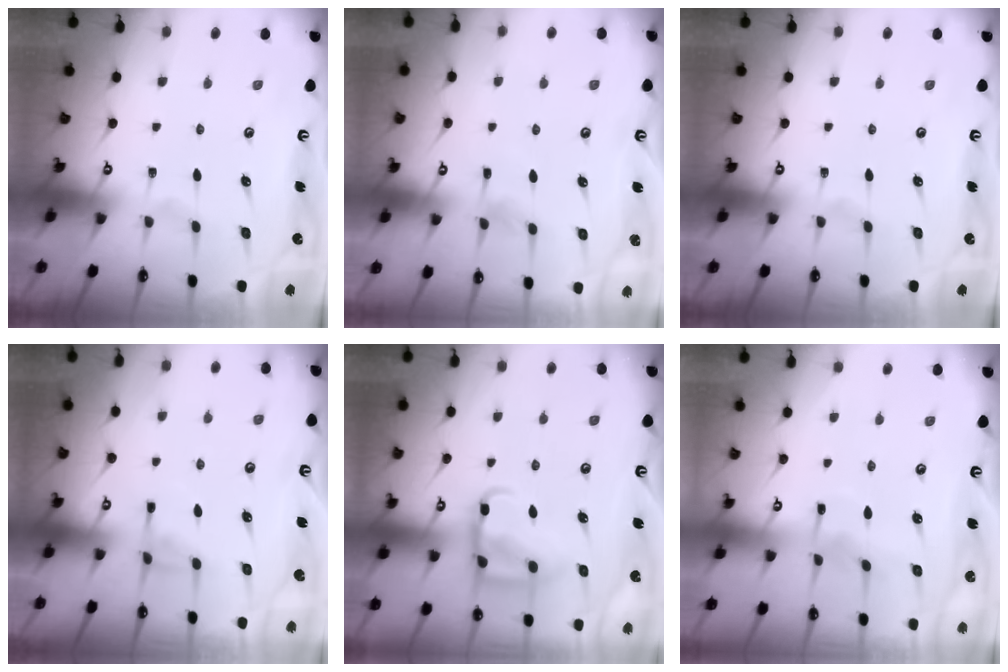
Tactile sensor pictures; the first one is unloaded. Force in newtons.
{"total": 4.7, "press": 4.6, "slide": 0.6}
{"total": 0.0}
{"total": 5.2, "press": 5.1, "slide": 0.6}
{"total": 12.5, "press": 12.4, "slide": 1.3}
{"total": 4.1, "press": 4.0, "slide": 0.6}